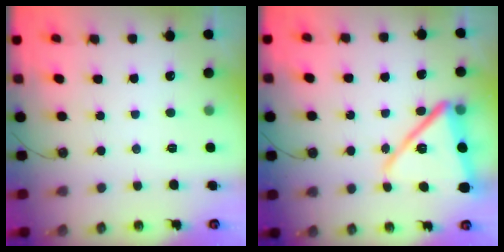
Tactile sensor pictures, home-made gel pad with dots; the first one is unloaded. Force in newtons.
{"total": 16.6, "press": 15.7, "slide": 5.5}